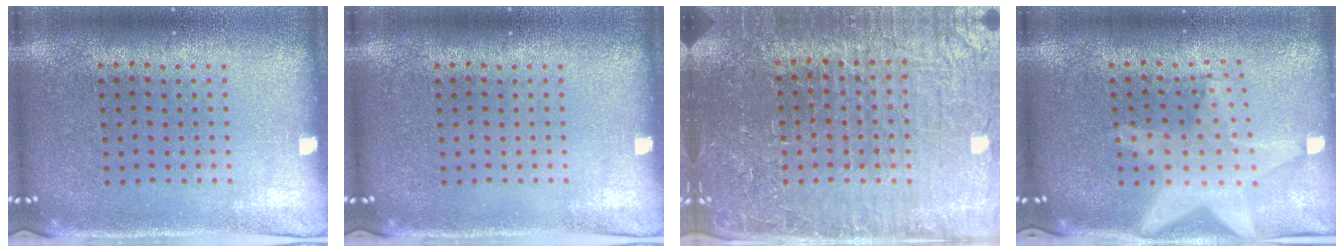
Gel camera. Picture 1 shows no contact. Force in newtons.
{"total": 0.0}
{"total": 4.8, "press": 4.5, "slide": 1.8}
{"total": 1.9, "press": 1.6, "slide": 1.0}